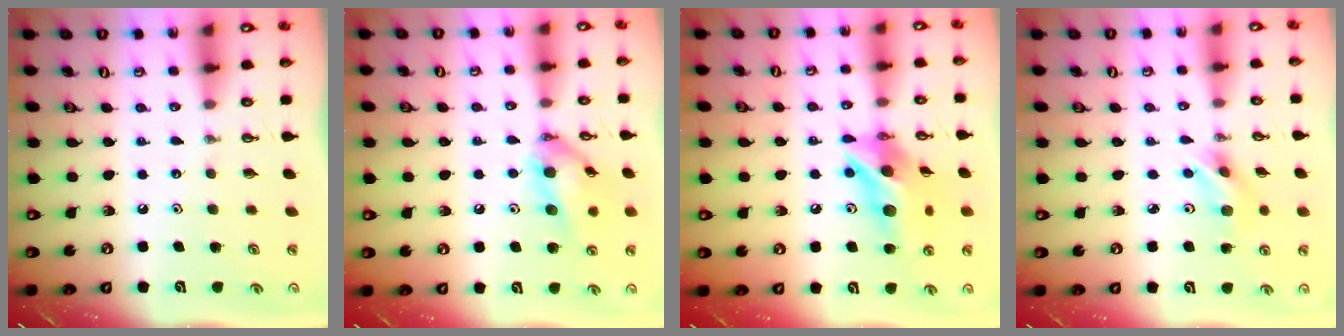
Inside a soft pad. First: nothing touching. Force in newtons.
{"total": 13.6, "press": 13.6, "slide": 1.0}
{"total": 14.1, "press": 14.0, "slide": 1.2}
{"total": 6.7, "press": 5.0, "slide": 4.4}